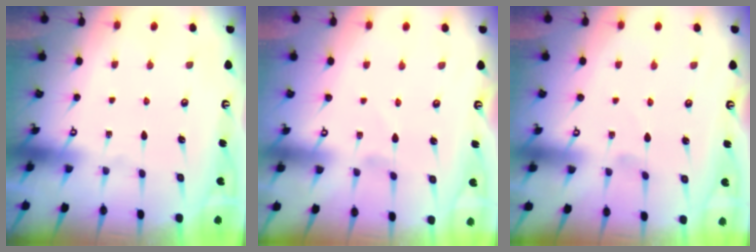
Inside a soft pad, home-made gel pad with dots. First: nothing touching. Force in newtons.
{"total": 1.2, "press": 1.2, "slide": 0.1}
{"total": 0.0}